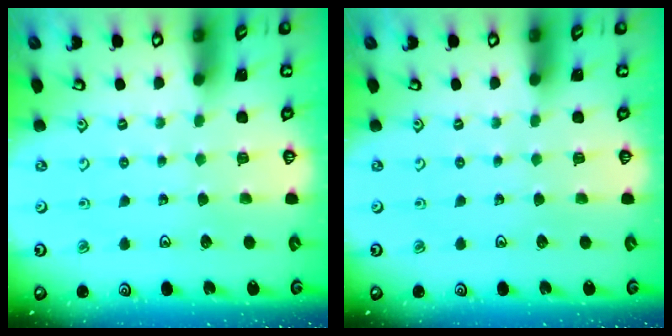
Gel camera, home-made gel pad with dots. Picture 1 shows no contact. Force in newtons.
{"total": 0.0}